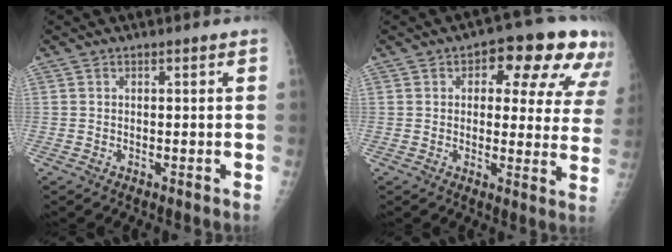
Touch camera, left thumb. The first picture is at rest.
{"total": 15.3, "force": [7.5, 7.7, 11.0], "torque": [-0.076, -0.008, 0.084]}